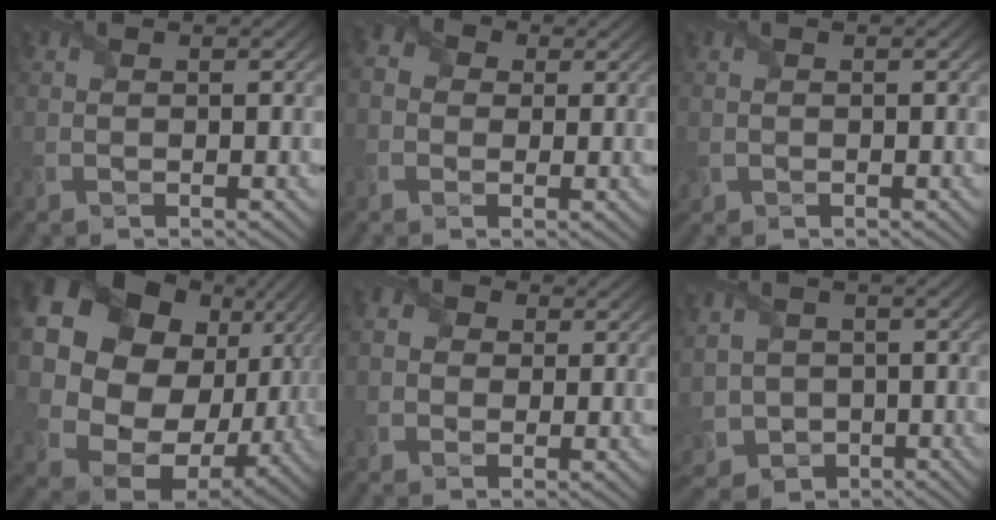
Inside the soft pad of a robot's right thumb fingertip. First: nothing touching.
{"total": 4.3, "force": [0.2, 3.8, 2.0], "torque": [-0.069, 0.002, -0.003]}
{"total": 0.7, "force": [0.1, 0.7, 0.1], "torque": [-0.010, -0.004, 0.000]}
{"total": 21.0, "force": [4.1, 16.7, 11.9], "torque": [-0.279, -0.043, 0.100]}
{"total": 3.4, "force": [0.7, 2.9, 1.5], "torque": [-0.062, 0.005, 0.004]}
{"total": 6.2, "force": [-1.4, 5.3, 2.8], "torque": [-0.097, -0.022, -0.031]}